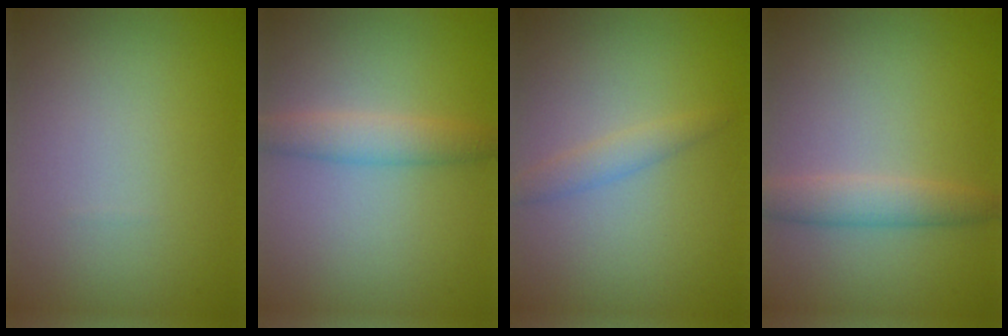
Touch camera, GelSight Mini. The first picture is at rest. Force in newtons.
{"total": 2.8, "press": 2.8, "slide": 0.1}
{"total": 1.4, "press": 1.4, "slide": 0.0}
{"total": 2.5, "press": 2.5, "slide": 0.0}